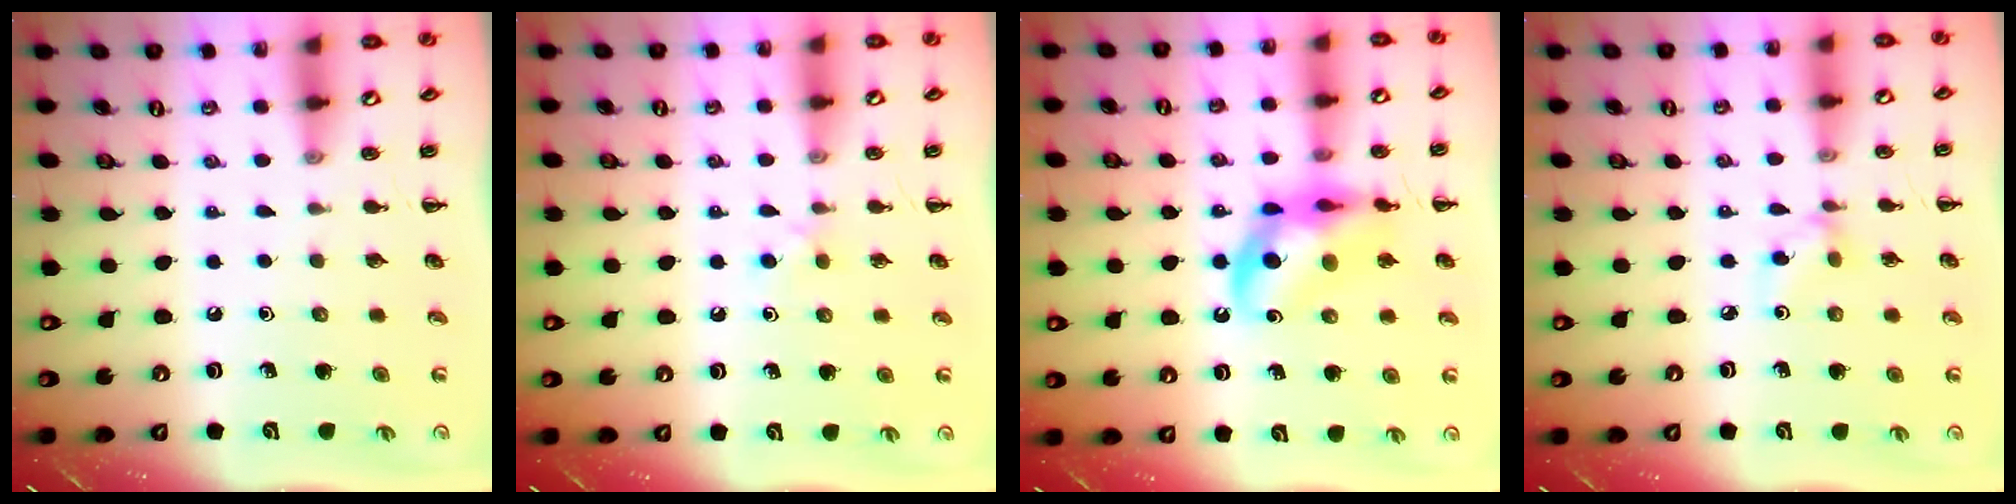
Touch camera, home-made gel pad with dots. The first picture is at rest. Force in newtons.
{"total": 2.8, "press": 2.6, "slide": 1.1}
{"total": 14.8, "press": 14.3, "slide": 3.7}
{"total": 3.1, "press": 2.9, "slide": 1.1}